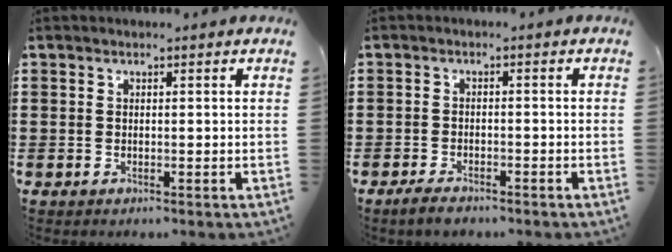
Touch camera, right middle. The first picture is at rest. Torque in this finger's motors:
{"motor_torque": [1.37, -0.56, 0.18, 0.09]}